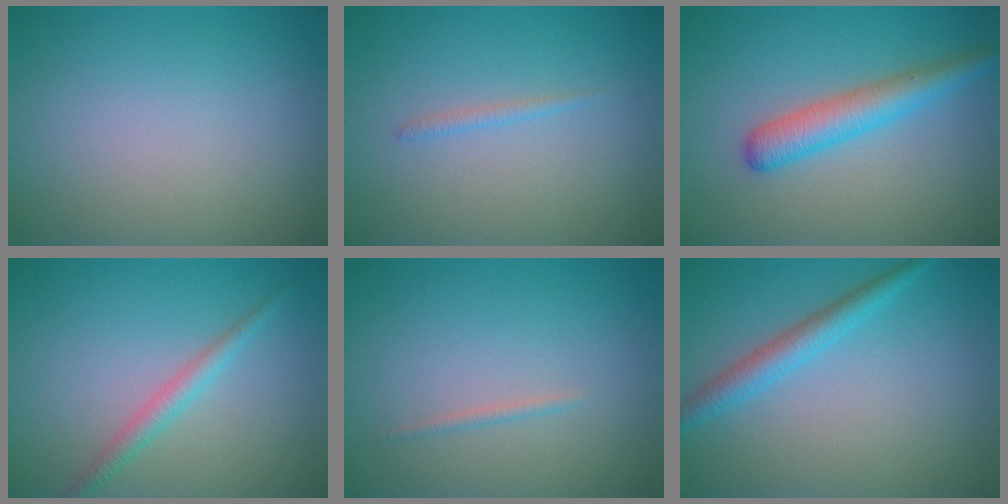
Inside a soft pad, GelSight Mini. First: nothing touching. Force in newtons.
{"total": 0.7, "press": 0.7, "slide": 0.1}
{"total": 3.8, "press": 3.8, "slide": 0.1}
{"total": 1.9, "press": 1.9, "slide": 0.1}
{"total": 0.6, "press": 0.6, "slide": 0.1}
{"total": 2.7, "press": 2.7, "slide": 0.1}